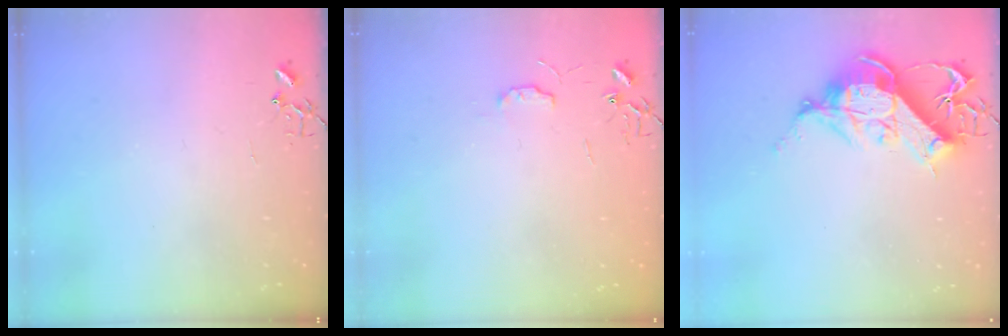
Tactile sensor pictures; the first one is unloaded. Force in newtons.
{"total": 4.9, "press": 4.9, "slide": 0.7}
{"total": 13.6, "press": 13.6, "slide": 1.3}